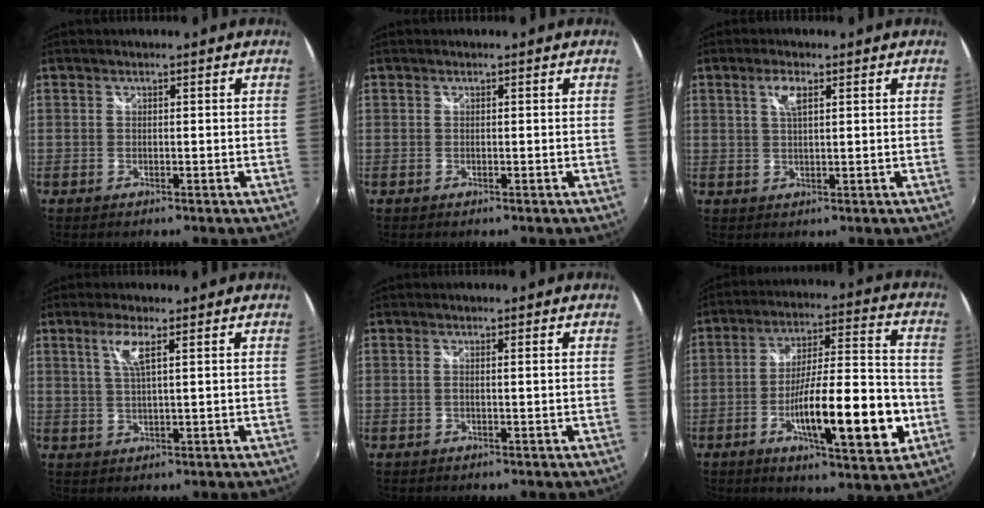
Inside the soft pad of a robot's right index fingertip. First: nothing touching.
{"total": 0.0}
{"total": 3.2, "force": [1.4, 1.0, 2.7], "torque": [-0.052, 0.004, 0.026]}
{"total": 4.0, "force": [1.8, 0.2, 3.6], "torque": [-0.073, 0.000, 0.036]}
{"total": 1.2, "force": [-0.1, -0.4, 1.1], "torque": [-0.018, 0.000, -0.003]}
{"total": 18.8, "force": [-5.8, 3.9, 17.5], "torque": [-0.283, -0.005, -0.085]}